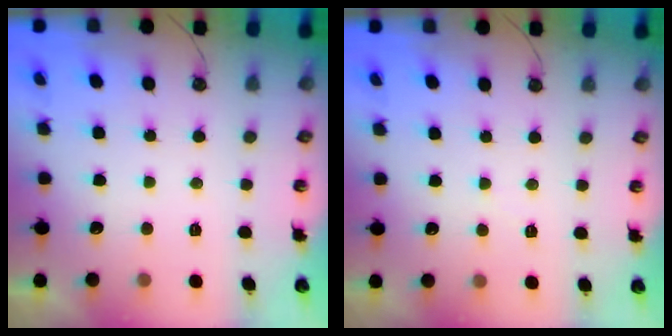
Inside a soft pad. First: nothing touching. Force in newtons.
{"total": 3.2, "press": 3.2, "slide": 0.6}